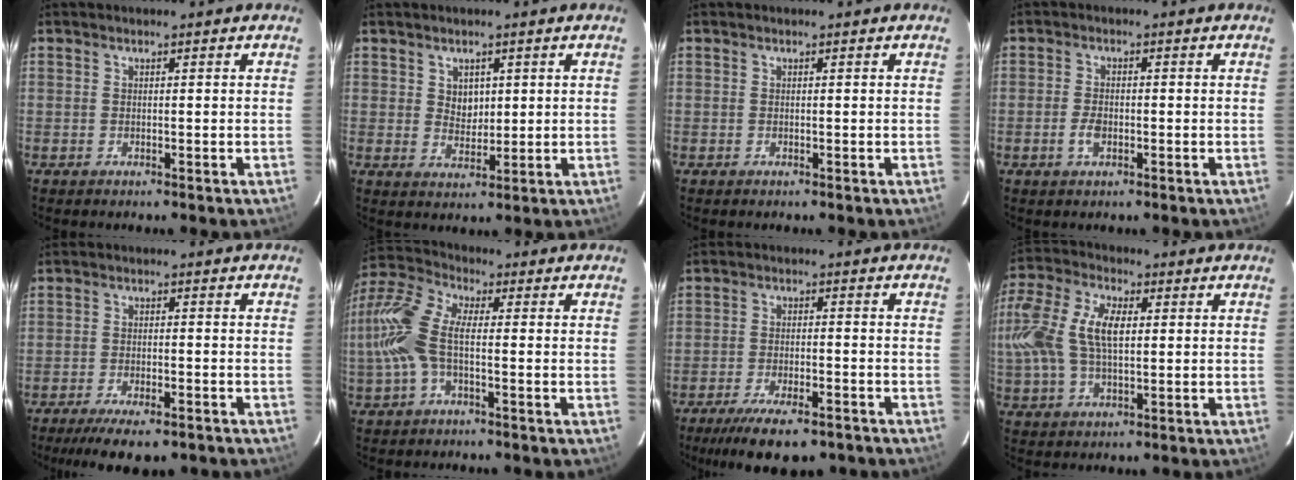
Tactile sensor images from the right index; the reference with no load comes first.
{"total": 3.5, "force": [1.3, 2.8, 1.7], "torque": [-0.023, 0.003, 0.026]}
{"total": 0.0}
{"total": 3.1, "force": [-1.1, 1.8, 2.3], "torque": [-0.049, 0.000, -0.021]}
{"total": 10.1, "force": [-7.8, 3.0, 5.8], "torque": [-0.128, -0.025, -0.120]}
{"total": 12.1, "force": [-1.4, 5.2, 10.9], "torque": [-0.241, 0.013, -0.035]}
{"total": 12.5, "force": [-9.3, 3.9, 7.4], "torque": [-0.157, -0.028, -0.144]}
{"total": 16.7, "force": [2.0, 8.9, 14.0], "torque": [-0.298, 0.019, 0.032]}